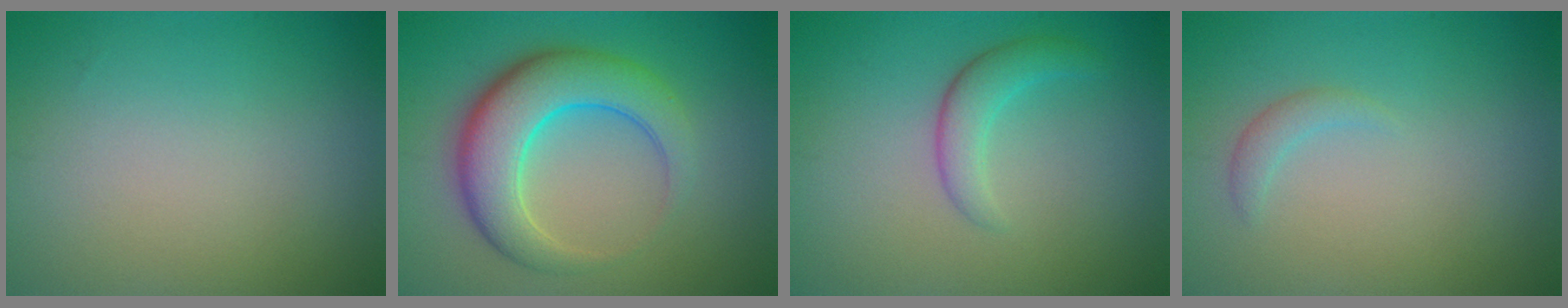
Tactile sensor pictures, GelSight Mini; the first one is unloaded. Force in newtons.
{"total": 7.1, "press": 7.1, "slide": 0.1}
{"total": 2.5, "press": 2.5, "slide": 0.2}
{"total": 1.1, "press": 1.1, "slide": 0.1}